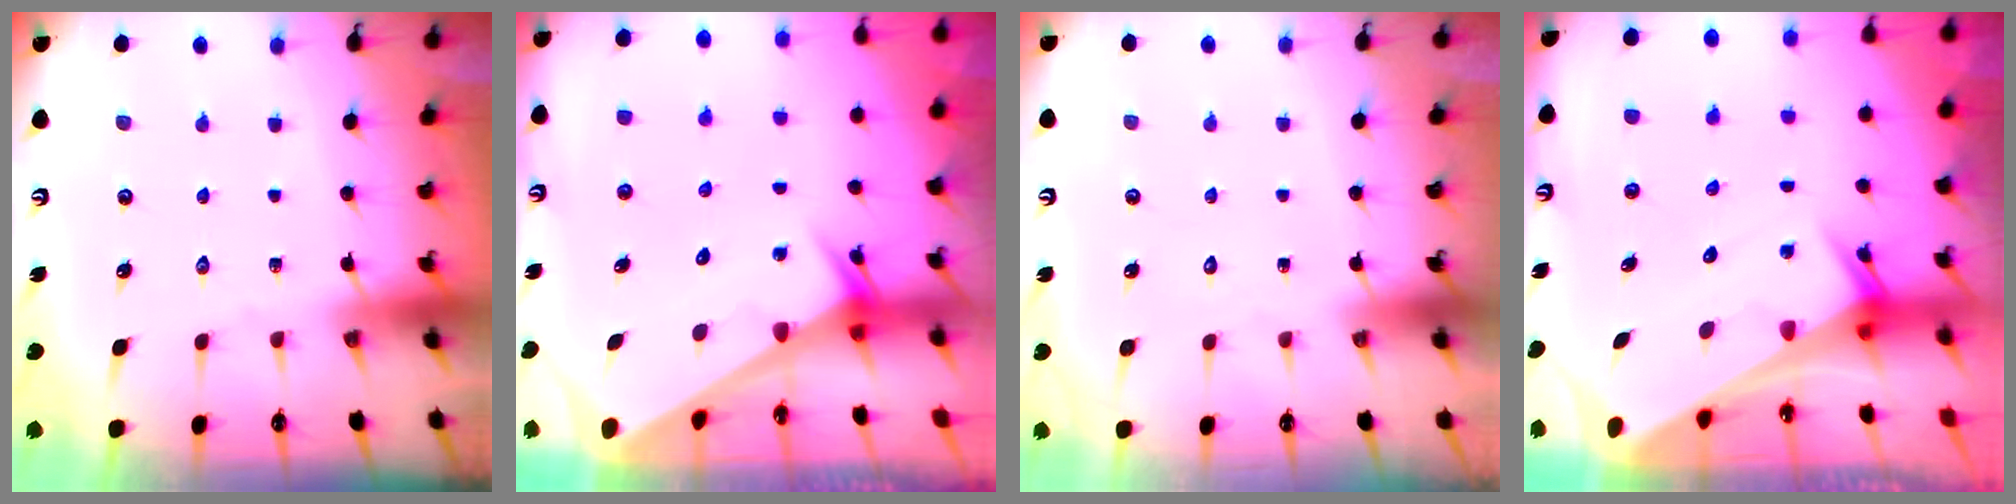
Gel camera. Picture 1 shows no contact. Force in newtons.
{"total": 2.5, "press": 2.5, "slide": 0.1}
{"total": 1.6, "press": 1.6, "slide": 0.1}
{"total": 3.5, "press": 3.5, "slide": 0.1}